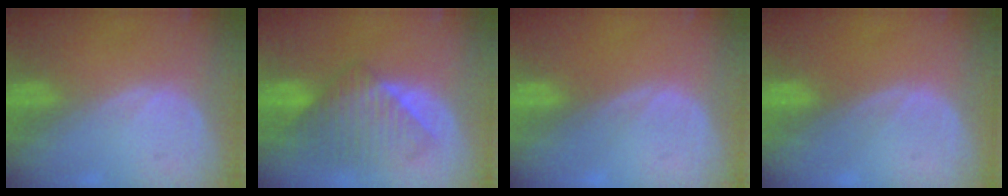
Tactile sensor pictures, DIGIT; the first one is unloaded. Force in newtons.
{"total": 8.4, "press": 8.2, "slide": 2.1}
{"total": 0.0}
{"total": 0.0}